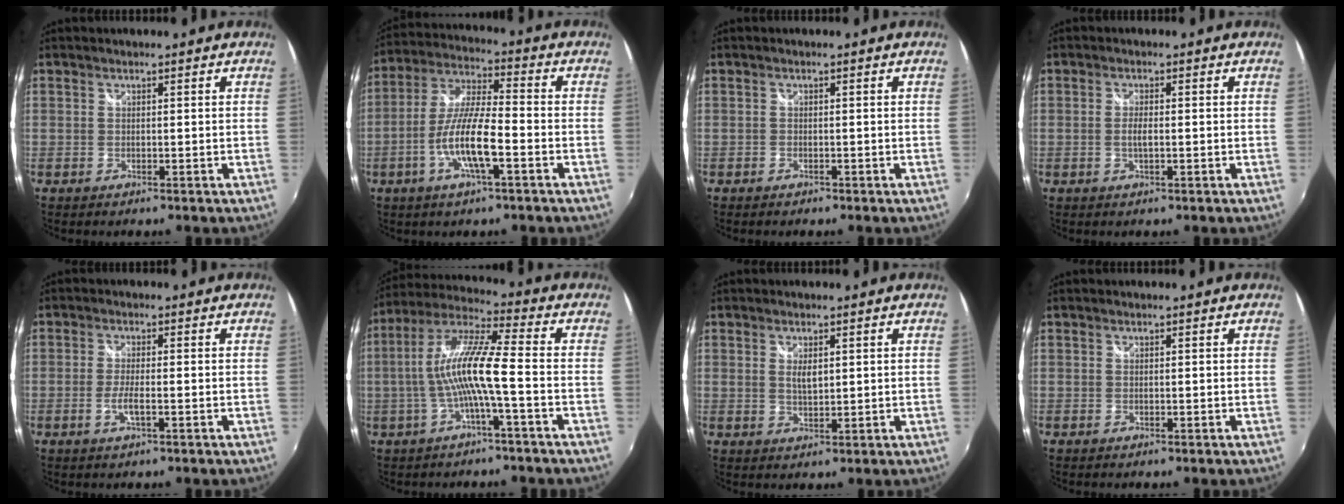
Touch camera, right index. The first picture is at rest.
{"total": 11.4, "force": [-4.3, 2.1, 10.4], "torque": [-0.215, -0.004, -0.081]}
{"total": 1.0, "force": [-0.8, 0.6, 0.1], "torque": [-0.005, 0.000, -0.015]}
{"total": 2.0, "force": [-0.3, 0.5, 1.9], "torque": [-0.038, -0.001, -0.006]}
{"total": 3.1, "force": [-1.1, 0.4, 2.8], "torque": [-0.060, -0.006, -0.022]}
{"total": 11.5, "force": [-2.4, 0.5, 11.2], "torque": [-0.217, 0.010, -0.041]}
{"total": 2.9, "force": [0.8, 1.4, 2.4], "torque": [-0.042, -0.003, 0.014]}
{"total": 0.0}